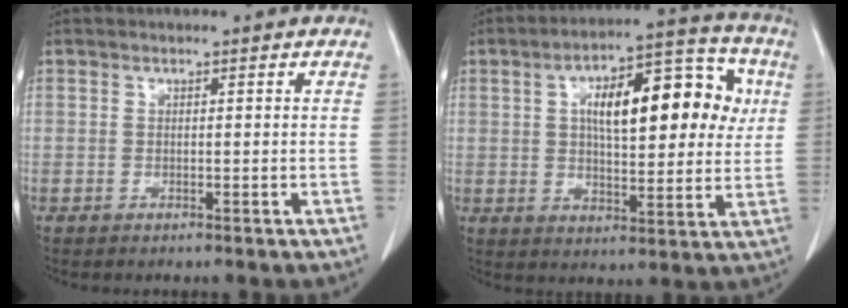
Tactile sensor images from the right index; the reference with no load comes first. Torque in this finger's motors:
{"motor_torque": [1.26, 0.88, 0.61, 0.11]}